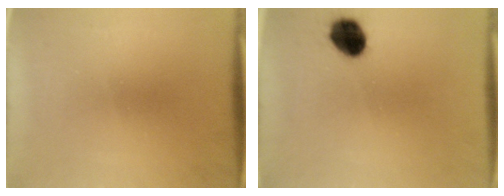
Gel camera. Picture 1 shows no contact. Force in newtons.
{"total": 8.0}